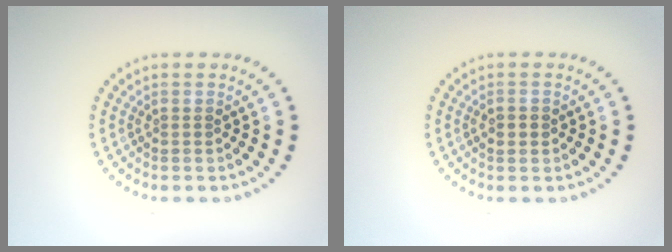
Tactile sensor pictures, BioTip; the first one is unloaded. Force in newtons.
{"total": 1.6, "press": 1.6, "slide": 0.1}